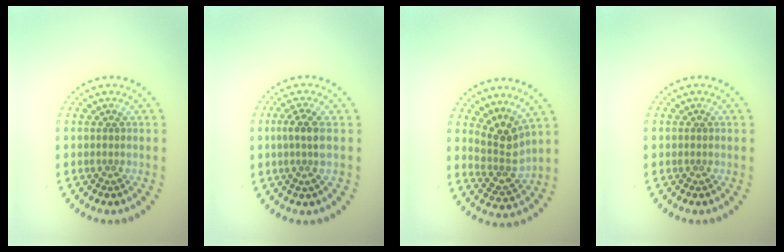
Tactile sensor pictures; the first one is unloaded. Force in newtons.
{"total": 2.2, "press": 1.8, "slide": 1.4}
{"total": 3.1, "press": 2.3, "slide": 2.1}
{"total": 0.0}